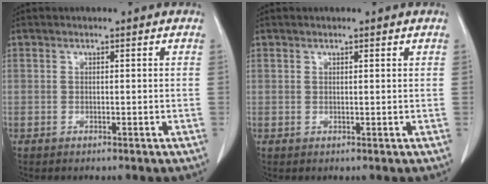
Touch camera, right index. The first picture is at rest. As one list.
[{"total": 0.7, "force": [0.4, 0.3, 0.4], "torque": [-0.012, 0.001, 0.007]}]